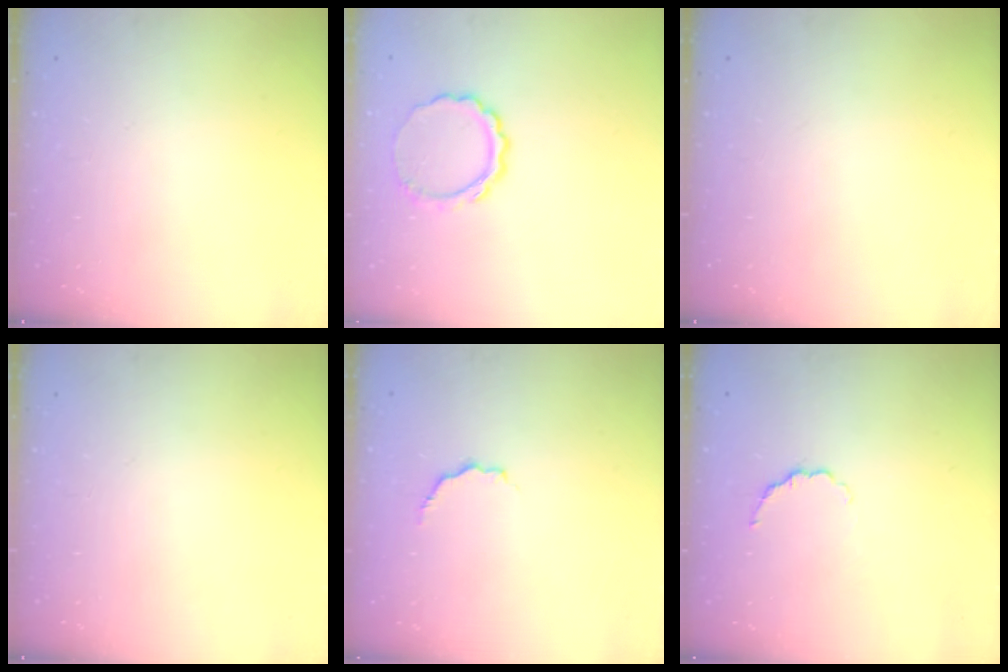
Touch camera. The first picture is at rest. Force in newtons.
{"total": 7.6, "press": 7.6, "slide": 0.7}
{"total": 0.0}
{"total": 0.0}
{"total": 3.6, "press": 3.5, "slide": 0.7}
{"total": 3.3, "press": 3.1, "slide": 1.0}